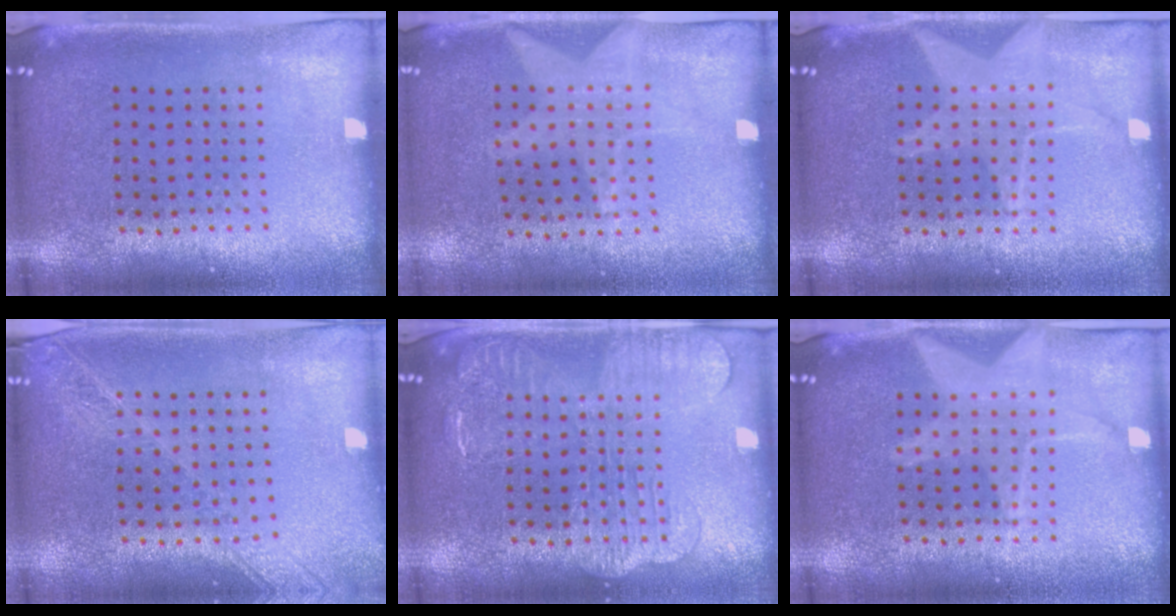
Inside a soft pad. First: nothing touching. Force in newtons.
{"total": 1.1, "press": 1.0, "slide": 0.5}
{"total": 2.5, "press": 2.5, "slide": 0.3}
{"total": 1.8, "press": 1.6, "slide": 0.8}
{"total": 2.2, "press": 2.1, "slide": 0.5}
{"total": 1.6, "press": 1.6, "slide": 0.2}